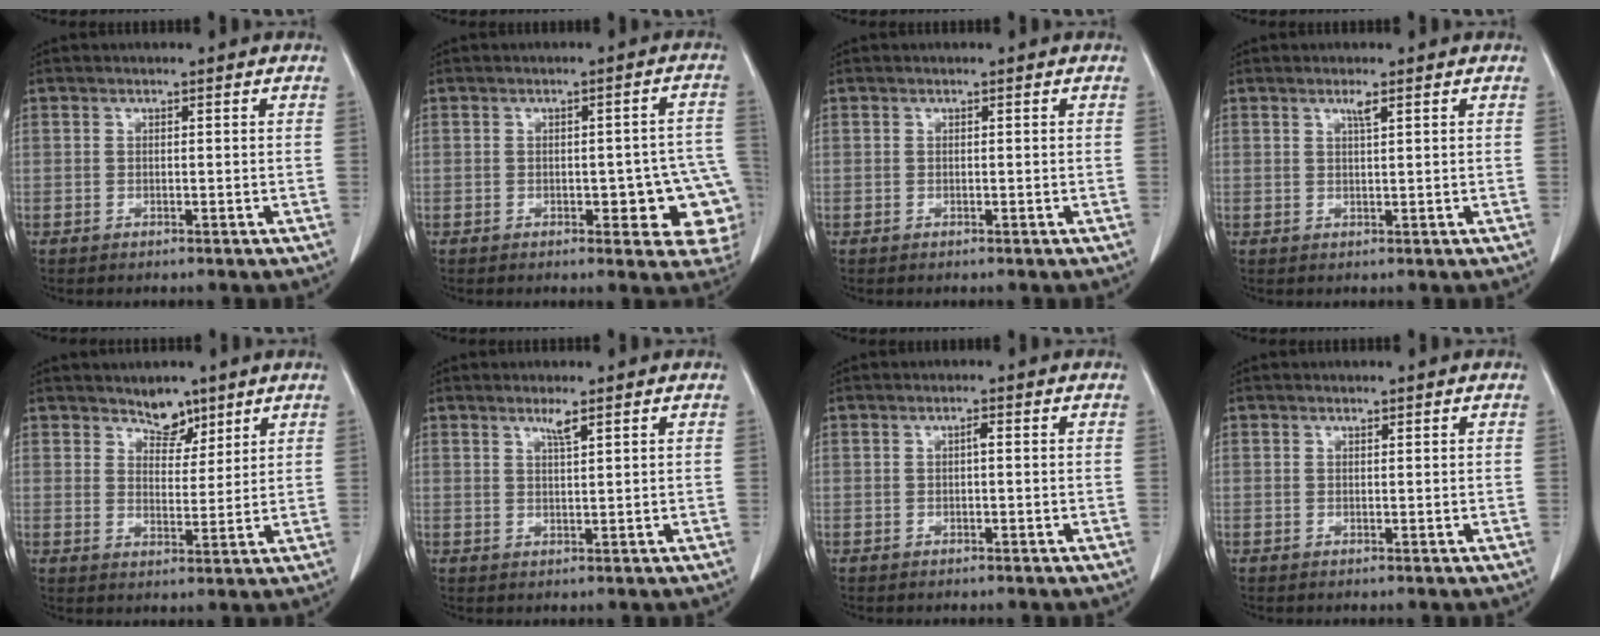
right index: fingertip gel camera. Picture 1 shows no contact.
{"total": 10.0, "force": [-2.6, 3.7, 8.9], "torque": [-0.066, 0.016, -0.026]}
{"total": 0.0}
{"total": 1.4, "force": [0.8, -0.1, 1.1], "torque": [-0.024, 0.000, 0.017]}
{"total": 4.2, "force": [3.4, 2.1, 1.3], "torque": [-0.013, -0.004, 0.059]}
{"total": 1.8, "force": [1.2, -0.2, 1.3], "torque": [-0.025, -0.002, 0.025]}
{"total": 0.8, "force": [0.0, 0.1, 0.7], "torque": [-0.013, 0.002, 0.001]}
{"total": 0.0}